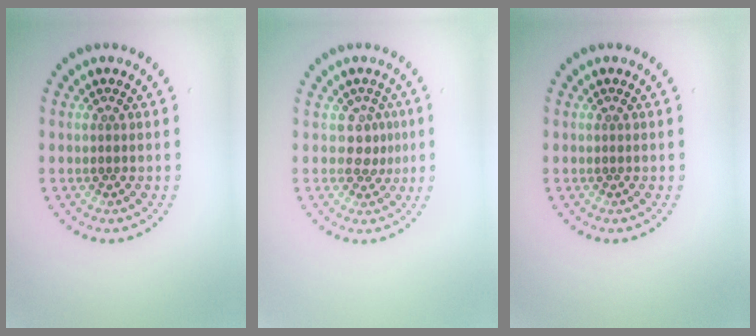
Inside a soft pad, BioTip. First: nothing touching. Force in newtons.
{"total": 2.0, "press": 1.4, "slide": 1.4}
{"total": 0.0}